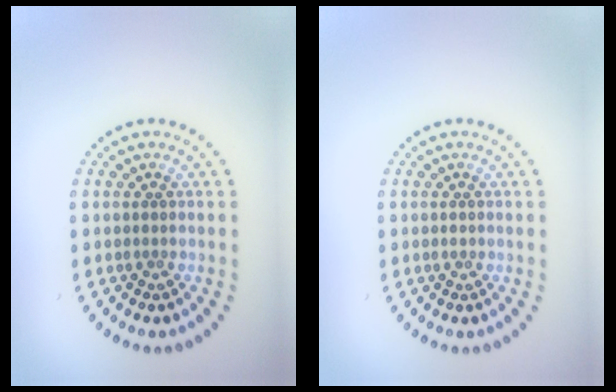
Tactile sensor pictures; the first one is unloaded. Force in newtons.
{"total": 0.5, "press": 0.5, "slide": 0.1}